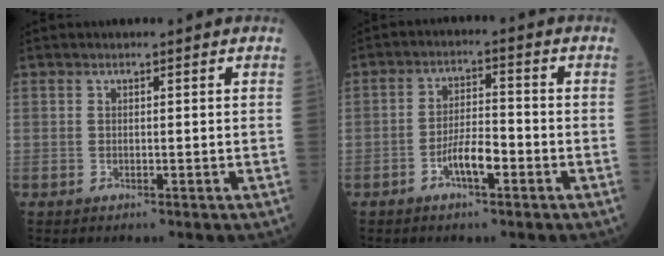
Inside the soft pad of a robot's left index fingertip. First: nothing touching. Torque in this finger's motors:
{"motor_torque": [0.72, 0.41, 0.13, 0.04]}